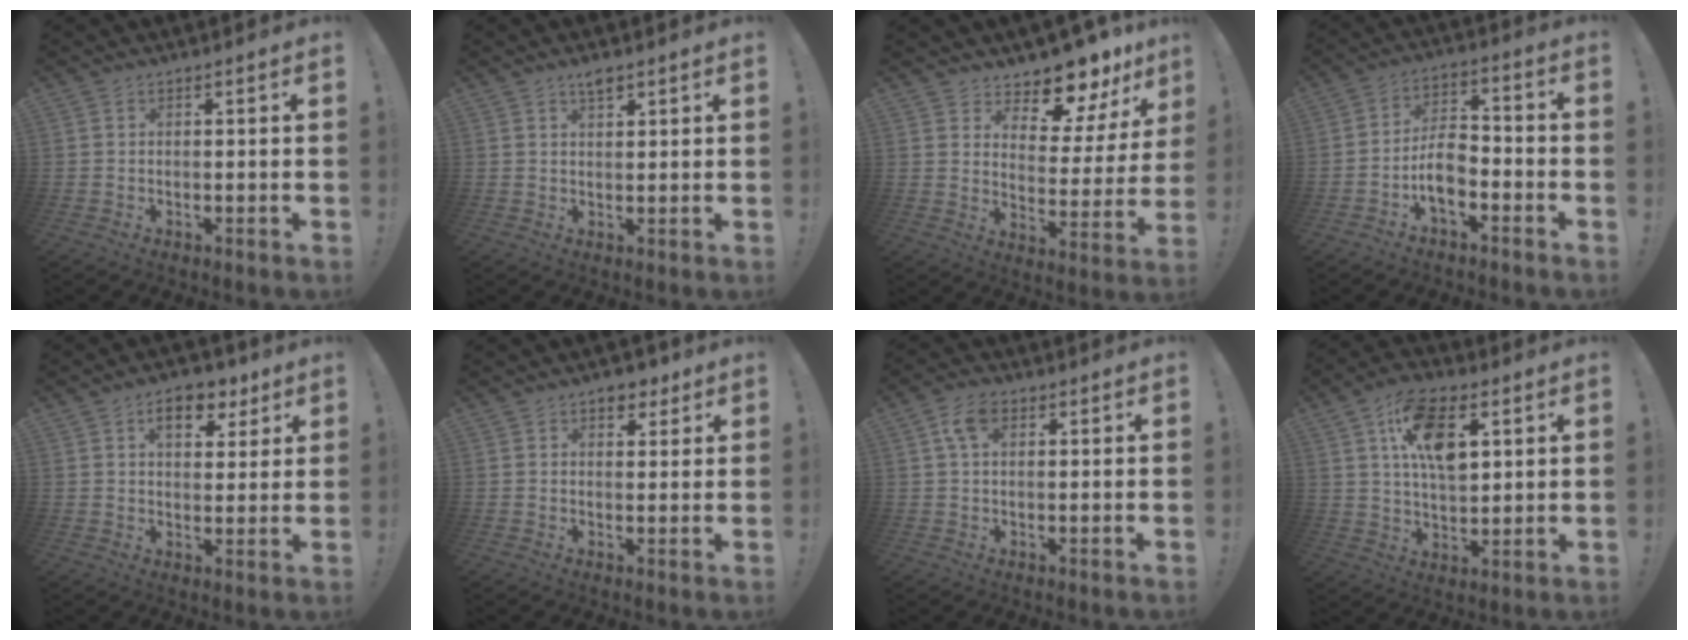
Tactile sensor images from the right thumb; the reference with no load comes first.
{"total": 3.0, "force": [2.1, 1.4, 1.7], "torque": [-0.018, -0.008, 0.035]}
{"total": 10.2, "force": [9.1, 3.4, 3.3], "torque": [-0.045, -0.093, 0.153]}
{"total": 8.6, "force": [-3.9, 5.0, 5.7], "torque": [-0.100, 0.017, -0.071]}
{"total": 9.1, "force": [4.6, 5.5, 5.6], "torque": [-0.061, -0.019, 0.079]}
{"total": 5.0, "force": [3.1, 3.3, 2.1], "torque": [-0.008, -0.015, 0.049]}
{"total": 6.5, "force": [2.3, 3.8, 4.7], "torque": [-0.078, 0.003, 0.043]}
{"total": 14.5, "force": [5.6, 8.0, 10.8], "torque": [-0.163, -0.003, 0.100]}